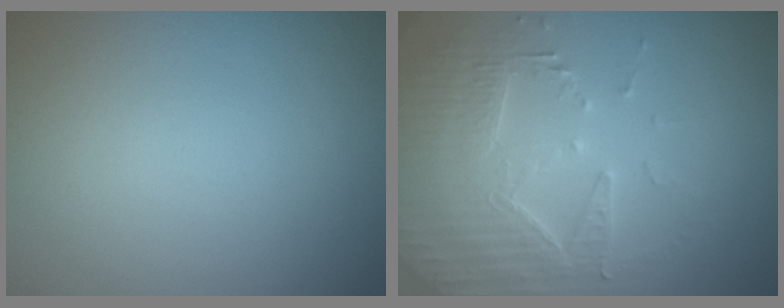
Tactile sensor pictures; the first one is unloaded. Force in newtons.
{"total": 4.8, "press": 4.4, "slide": 2.0}